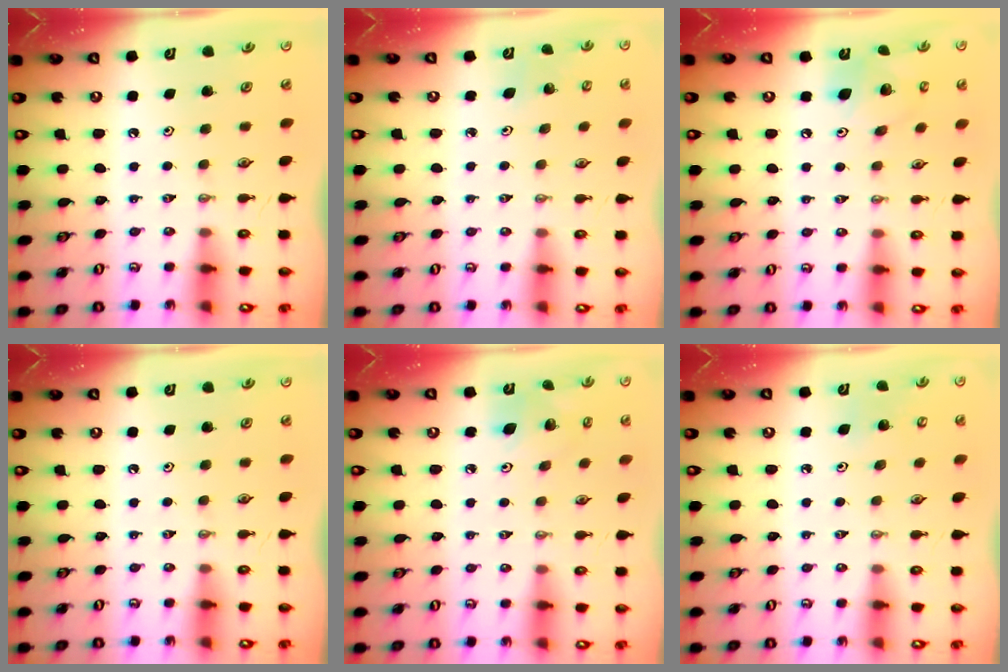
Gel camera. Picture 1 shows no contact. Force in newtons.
{"total": 3.0, "press": 3.0, "slide": 0.3}
{"total": 12.7, "press": 12.5, "slide": 2.1}
{"total": 0.0}
{"total": 7.8, "press": 7.6, "slide": 1.9}
{"total": 5.5, "press": 5.4, "slide": 1.1}